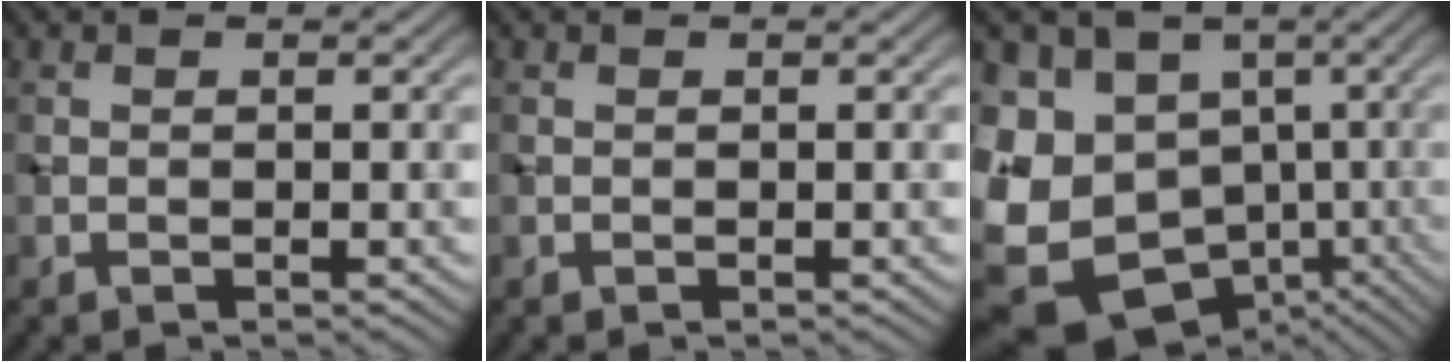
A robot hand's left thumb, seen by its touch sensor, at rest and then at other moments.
{"total": 0.0}
{"total": 17.8, "force": [-6.4, 14.4, 8.3], "torque": [-0.248, -0.039, -0.084]}